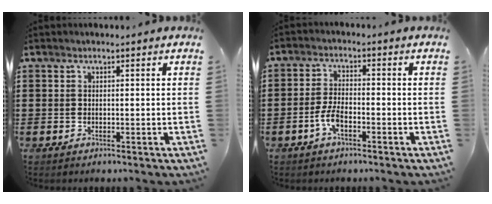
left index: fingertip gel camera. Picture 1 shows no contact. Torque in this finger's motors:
{"motor_torque": [0.22, 0.22, 0.15, 0.07]}